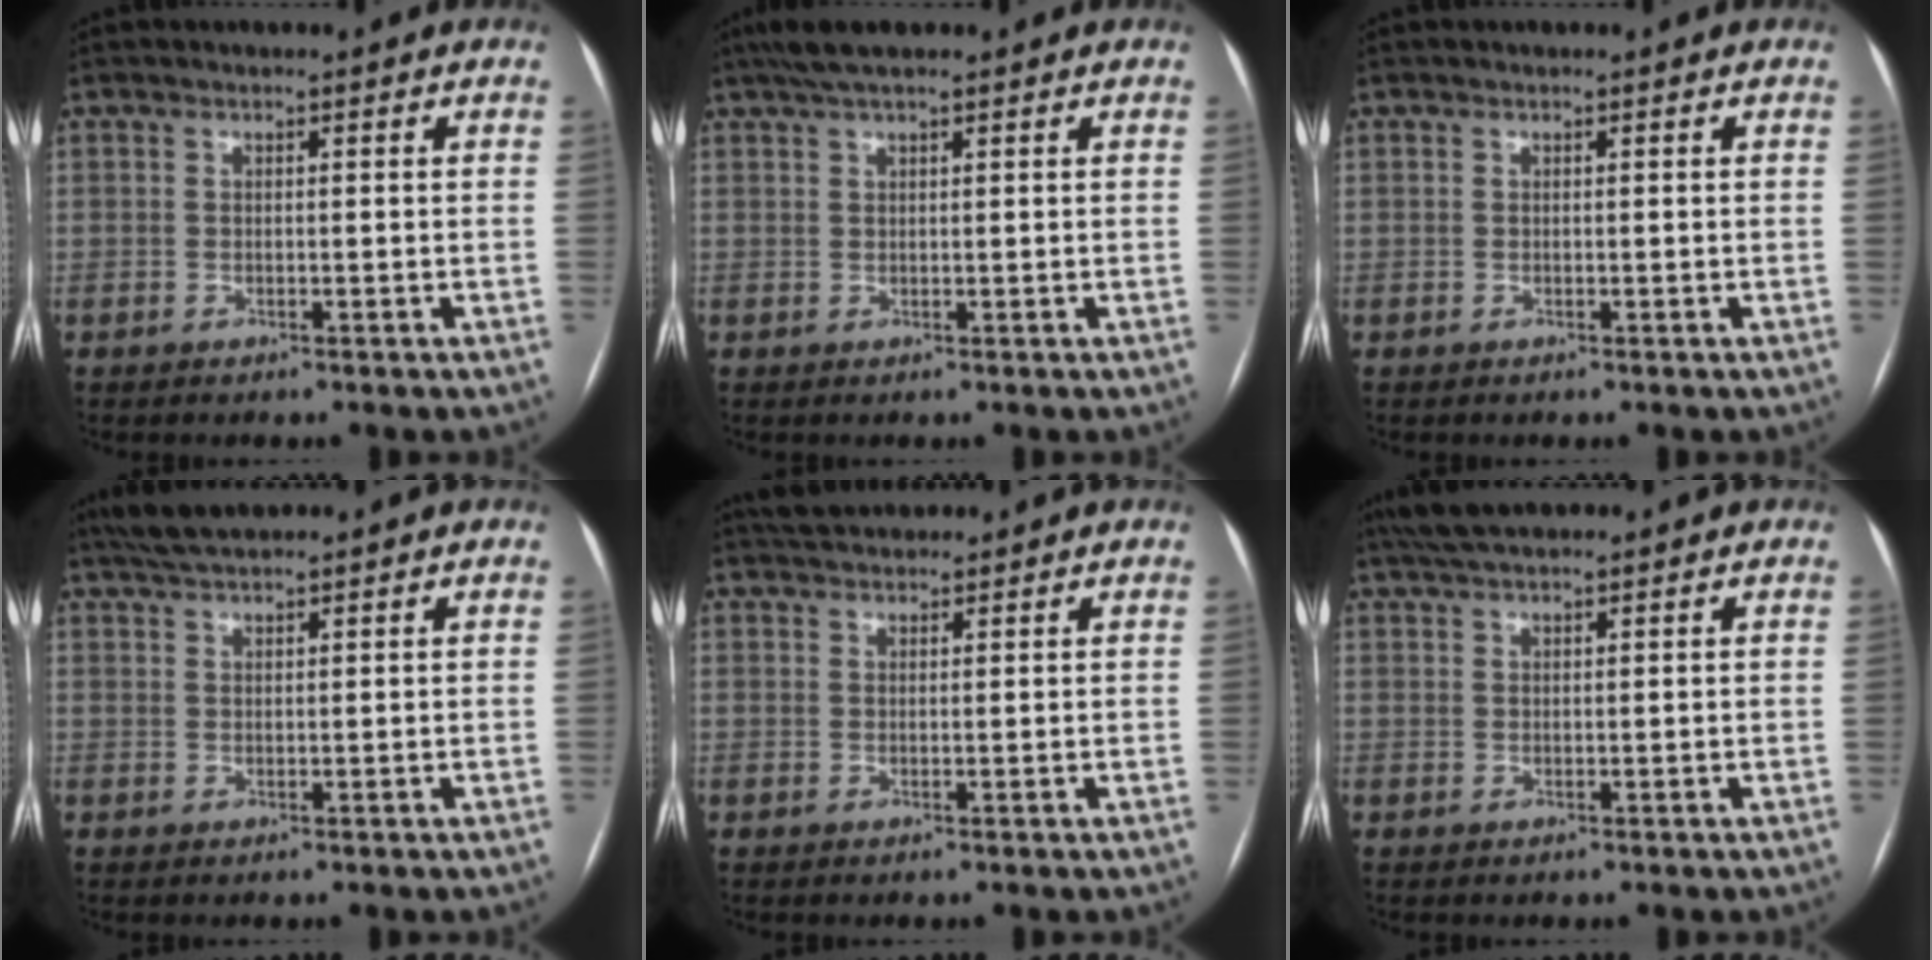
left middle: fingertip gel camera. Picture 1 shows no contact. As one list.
[{"total": 4.8, "force": [3.7, 0.6, 3.0], "torque": [-0.056, 0.029, 0.067]}, {"total": 0.0}, {"total": 4.7, "force": [4.1, 0.5, 2.2], "torque": [-0.043, 0.024, 0.077]}, {"total": 4.5, "force": [4.2, 1.1, 1.3], "torque": [-0.020, 0.034, 0.070]}, {"total": 5.6, "force": [4.7, 1.0, 2.8], "torque": [-0.052, 0.033, 0.086]}]